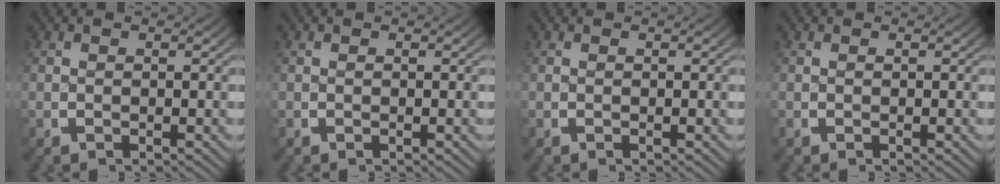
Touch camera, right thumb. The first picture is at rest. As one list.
[{"total": 0.0}, {"total": 0.0}, {"total": 0.0}]